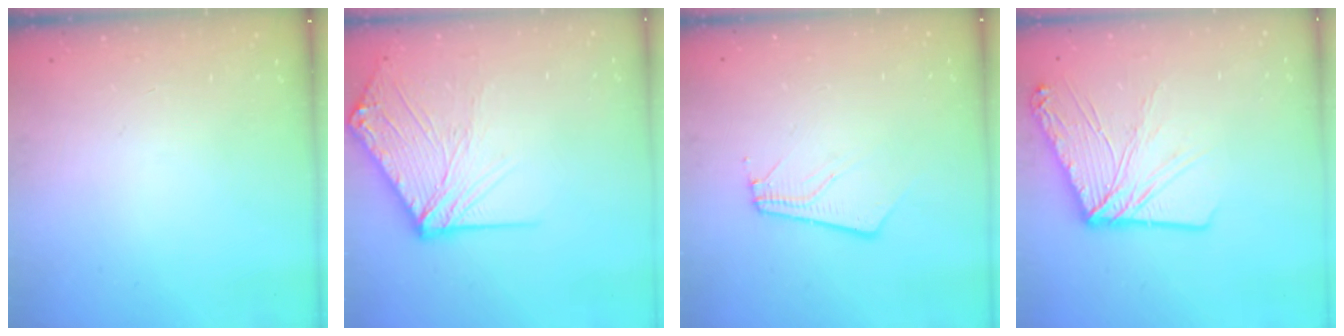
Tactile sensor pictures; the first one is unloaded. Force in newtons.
{"total": 12.5, "press": 12.4, "slide": 1.9}
{"total": 3.7, "press": 3.7, "slide": 0.2}
{"total": 12.8, "press": 12.7, "slide": 1.4}